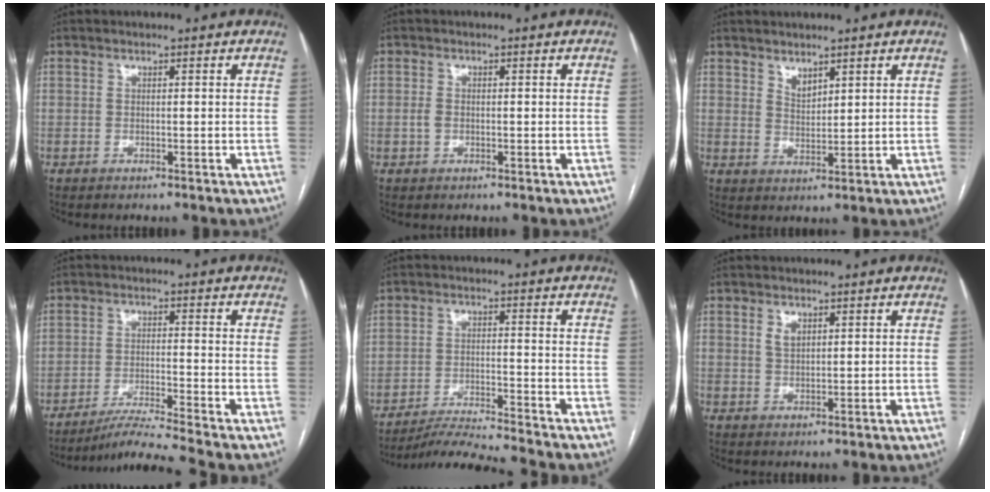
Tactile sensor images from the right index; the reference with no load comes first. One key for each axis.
{"total": 1.6, "fx": -0.3, "fy": 1.1, "fz": 1.1, "tx": -0.025, "ty": 0.003, "tz": -0.003}
{"total": 2.6, "fx": 2.1, "fy": 1.1, "fz": 1.2, "tx": -0.022, "ty": -0.007, "tz": 0.046}
{"total": 7.3, "fx": -6.3, "fy": -2.9, "fz": 2.1, "tx": -0.037, "ty": -0.023, "tz": -0.116}
{"total": 9.6, "fx": -9.0, "fy": -2.5, "fz": 2.2, "tx": -0.025, "ty": -0.016, "tz": -0.160}
{"total": 2.1, "fx": 1.0, "fy": 1.2, "fz": 1.4, "tx": -0.027, "ty": 0.001, "tz": 0.023}